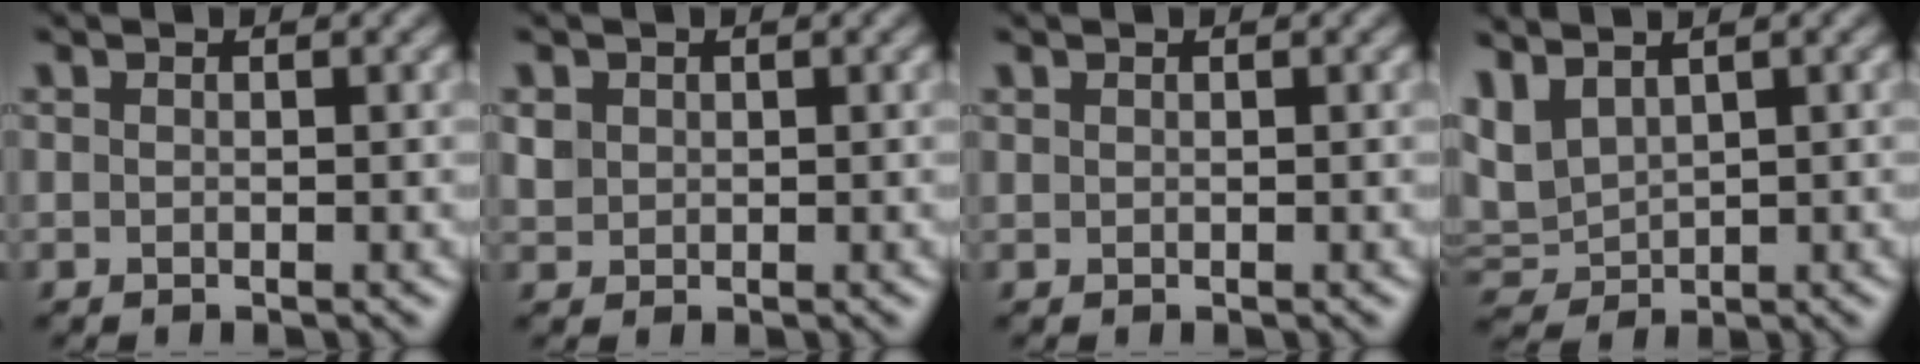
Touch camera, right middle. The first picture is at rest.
{"total": 1.3, "force": [0.4, 1.2, 0.4], "torque": [-0.008, -0.002, 0.012]}
{"total": 0.0}
{"total": 3.5, "force": [1.7, 2.2, 2.2], "torque": [-0.058, 0.006, 0.039]}